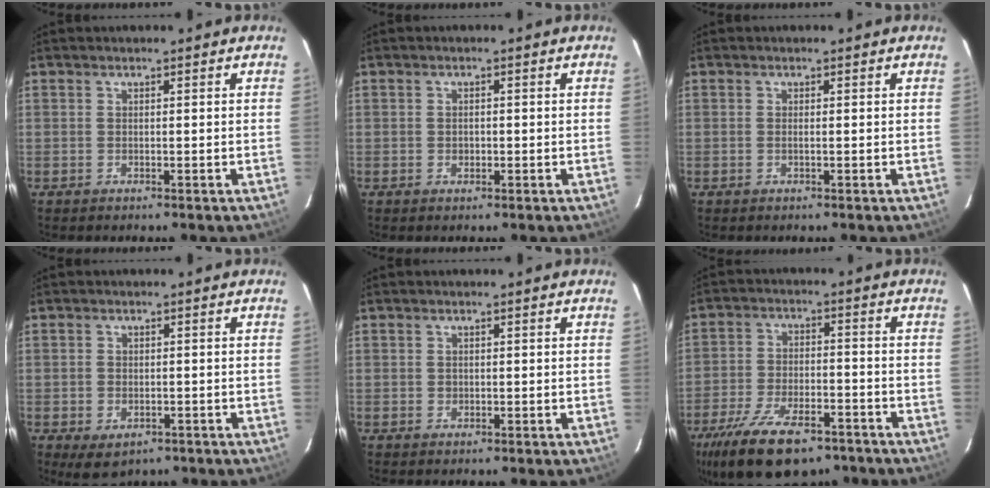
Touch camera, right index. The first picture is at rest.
{"total": 1.3, "force": [-0.2, 1.1, 0.6], "torque": [-0.009, 0.001, -0.003]}
{"total": 0.6, "force": [-0.1, -0.1, 0.6], "torque": [-0.012, 0.001, -0.003]}
{"total": 4.9, "force": [-2.3, 3.4, 2.7], "torque": [-0.055, -0.013, -0.025]}
{"total": 0.8, "force": [-0.1, 0.8, 0.1], "torque": [0.001, 0.001, -0.001]}
{"total": 18.9, "force": [-13.0, 8.2, 11.0], "torque": [-0.233, -0.028, -0.208]}